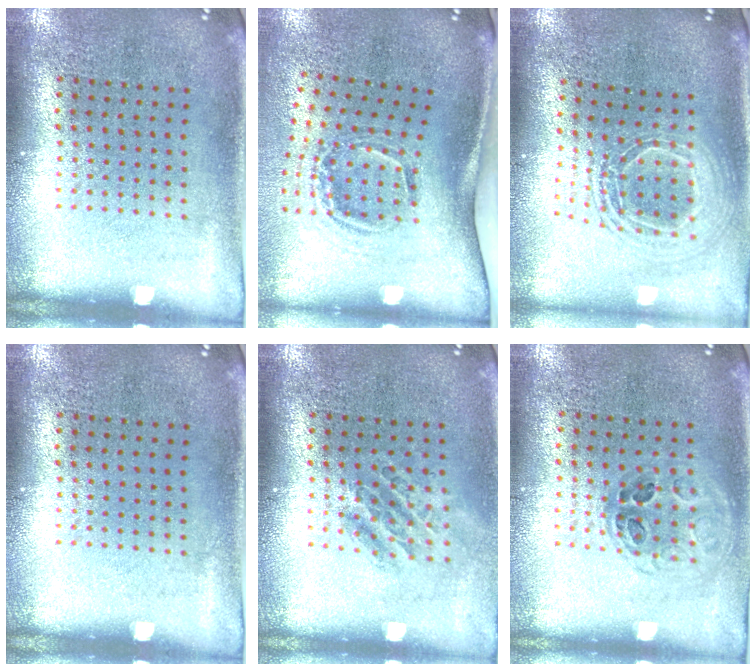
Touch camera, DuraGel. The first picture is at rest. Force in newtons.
{"total": 2.1, "press": 1.3, "slide": 1.6}
{"total": 2.0, "press": 1.6, "slide": 1.3}
{"total": 0.0}
{"total": 1.3, "press": 1.0, "slide": 0.7}
{"total": 1.1, "press": 1.0, "slide": 0.6}